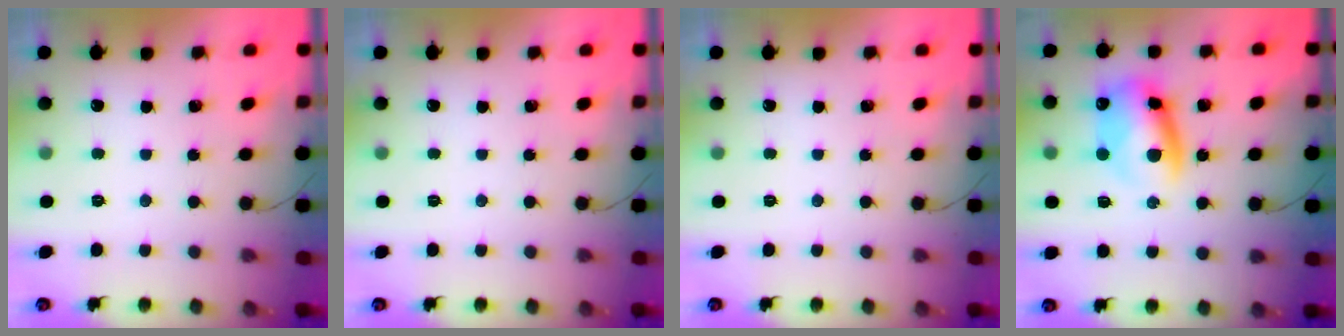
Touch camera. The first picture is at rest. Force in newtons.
{"total": 0.0}
{"total": 0.0}
{"total": 10.7, "press": 10.5, "slide": 2.0}